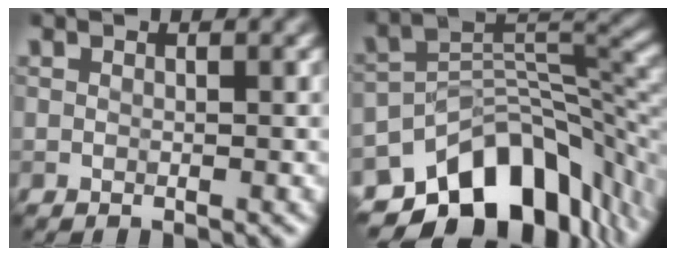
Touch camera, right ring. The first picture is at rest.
{"total": 12.6, "force": [-7.9, 6.9, 6.9], "torque": [-0.105, -0.002, -0.133]}